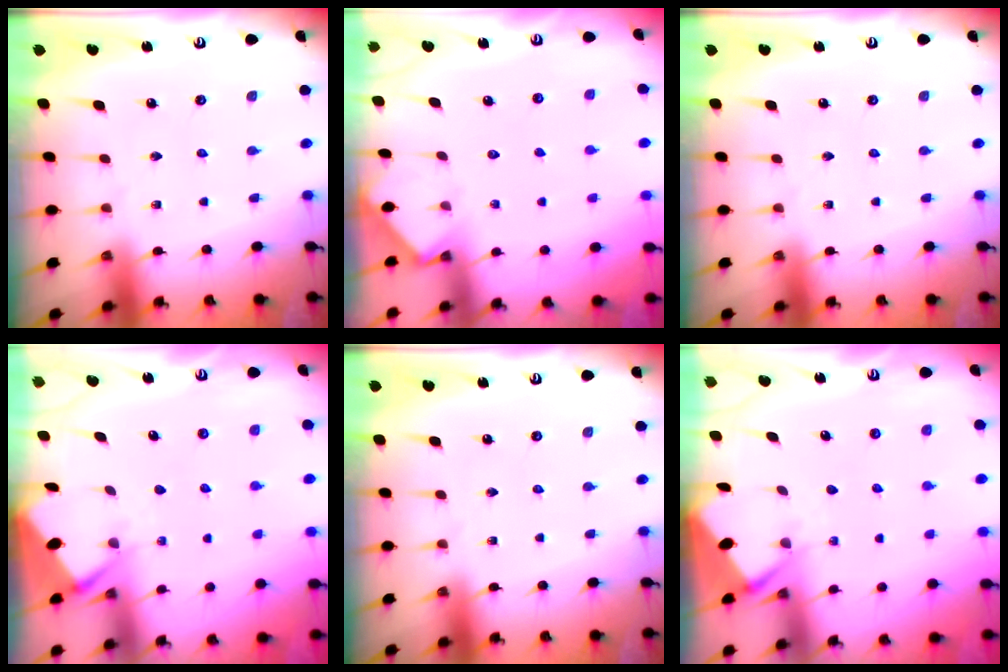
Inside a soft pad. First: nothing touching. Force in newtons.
{"total": 2.6, "press": 2.5, "slide": 0.3}
{"total": 0.0}
{"total": 2.6, "press": 2.6, "slide": 0.4}
{"total": 0.0}
{"total": 2.6, "press": 2.6, "slide": 0.4}